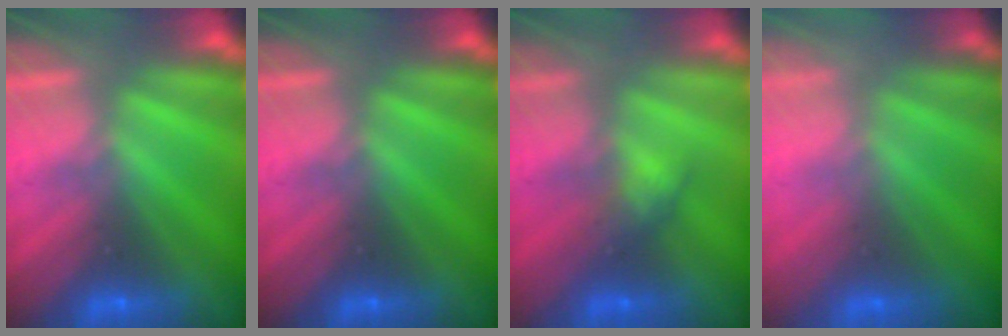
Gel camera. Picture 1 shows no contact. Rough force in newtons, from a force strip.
{"total": 0.0}
{"total": 2.9}
{"total": 2.9}